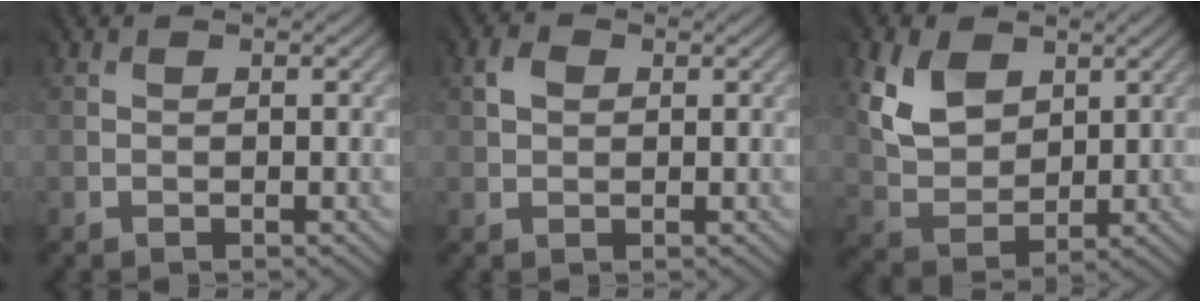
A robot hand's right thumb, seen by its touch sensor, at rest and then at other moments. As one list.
[{"total": 1.5, "force": [0.8, 1.2, 0.2], "torque": [-0.010, 0.001, 0.010]}, {"total": 7.1, "force": [3.4, 5.2, 3.6], "torque": [-0.108, -0.004, 0.064]}]